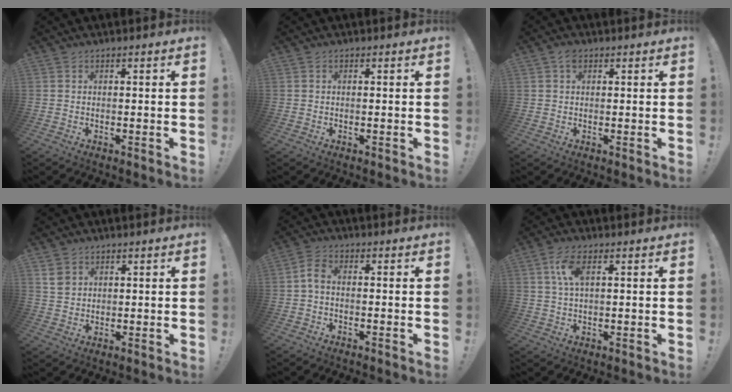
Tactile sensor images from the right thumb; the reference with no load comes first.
{"total": 0.0}
{"total": 2.2, "force": [1.0, 1.4, 1.2], "torque": [-0.015, 0.001, 0.017]}
{"total": 4.3, "force": [2.2, 3.3, 1.7], "torque": [-0.016, -0.008, 0.043]}
{"total": 4.2, "force": [-0.4, 2.2, 3.5], "torque": [-0.075, 0.007, -0.008]}
{"total": 6.4, "force": [2.0, 2.8, 5.4], "torque": [-0.098, 0.005, 0.035]}